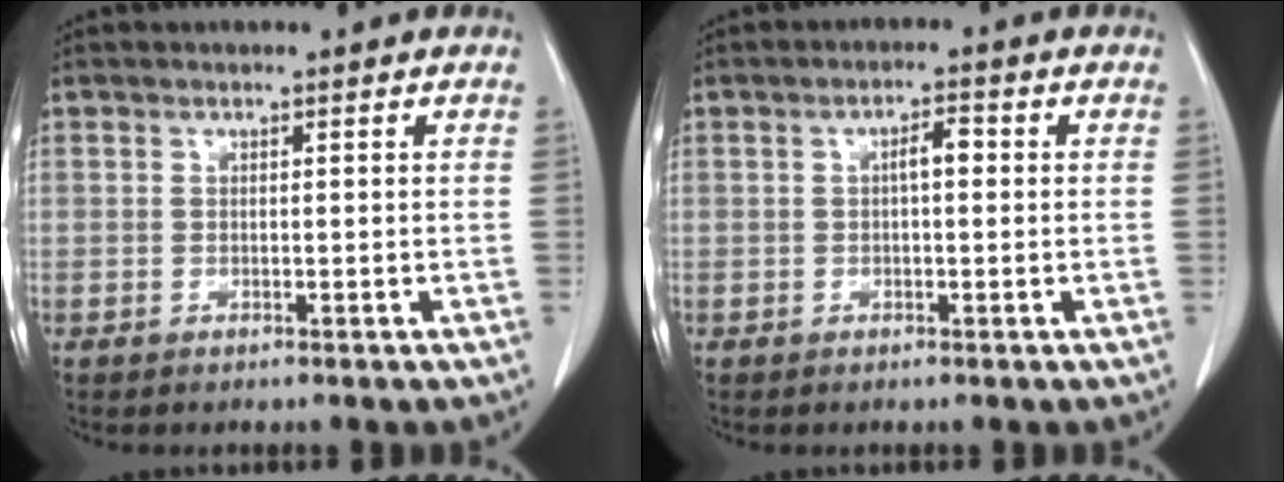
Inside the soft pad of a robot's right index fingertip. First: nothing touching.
{"total": 2.6, "force": [0.2, 0.8, 2.5], "torque": [-0.039, 0.007, 0.002]}